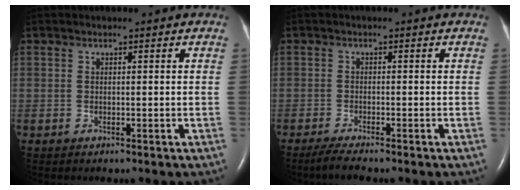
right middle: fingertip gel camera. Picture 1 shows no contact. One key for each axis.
{"total": 2.8, "fx": -2.3, "fy": -0.2, "fz": 1.5, "tx": -0.040, "ty": -0.009, "tz": -0.044}